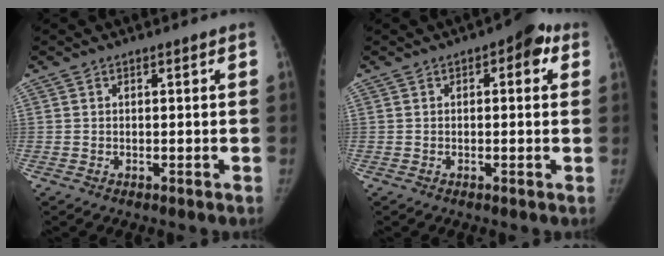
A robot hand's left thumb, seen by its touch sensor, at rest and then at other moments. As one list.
[{"total": 5.2, "force": [1.9, 2.5, 4.1], "torque": [-0.028, 0.004, 0.012]}]